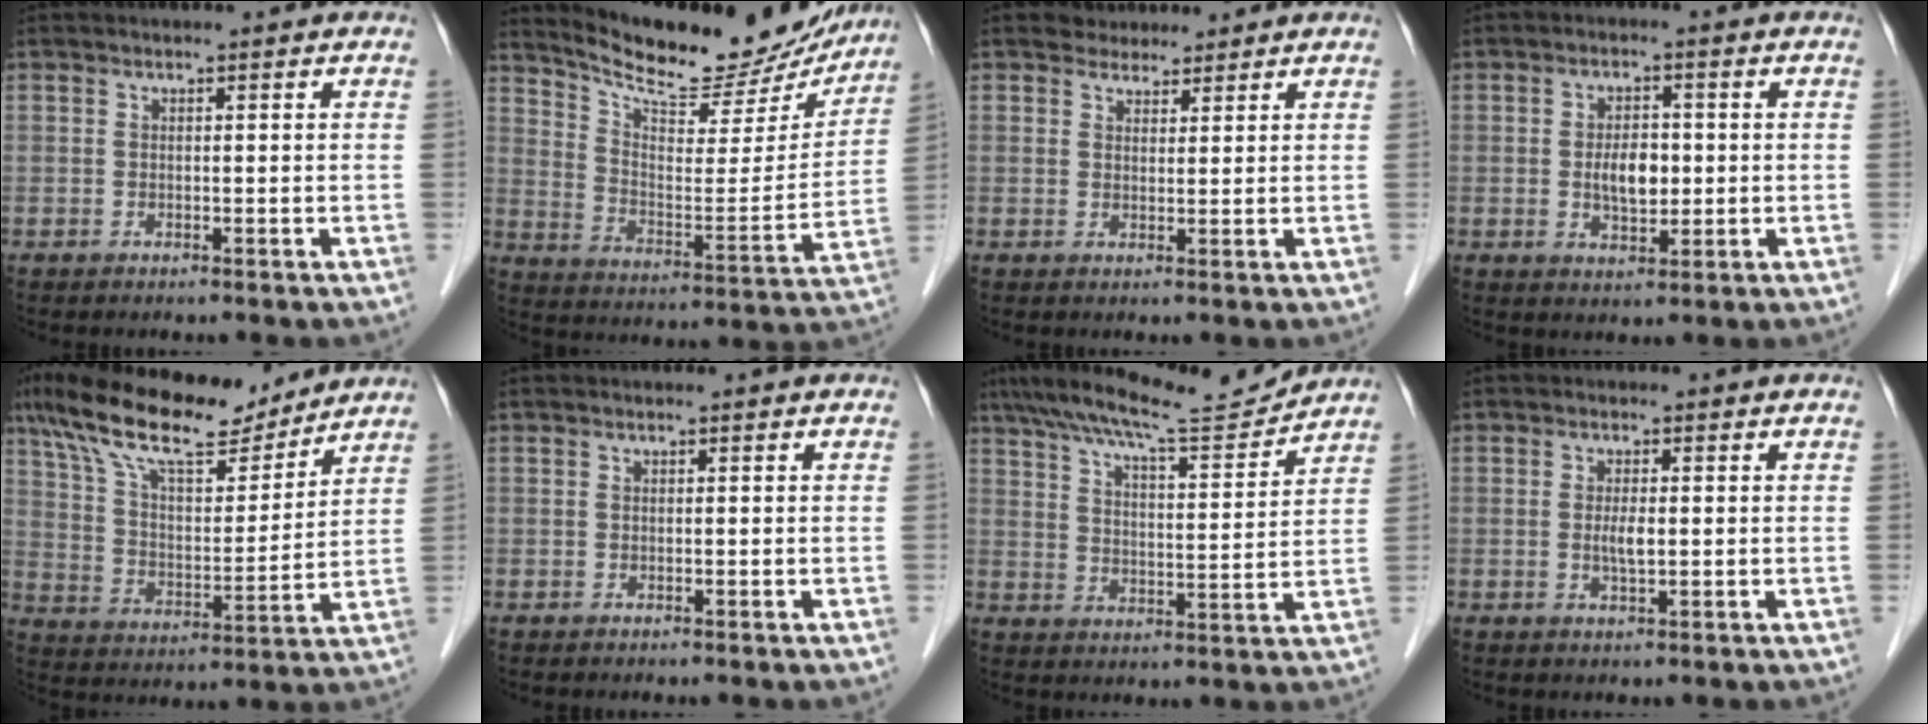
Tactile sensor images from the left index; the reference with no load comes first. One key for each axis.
{"total": 19.7, "fx": 18.2, "fy": 4.5, "fz": 5.8, "tx": -0.090, "ty": -0.031, "tz": 0.259}
{"total": 2.7, "fx": 2.2, "fy": 1.5, "fz": 0.0, "tx": 0.000, "ty": 0.005, "tz": 0.031}
{"total": 4.8, "fx": -0.4, "fy": 2.6, "fz": 4.1, "tx": -0.075, "ty": -0.001, "tz": -0.004}
{"total": 17.3, "fx": 13.7, "fy": 4.4, "fz": 9.6, "tx": -0.181, "ty": 0.018, "tz": 0.240}
{"total": 0.0}
{"total": 12.6, "fx": 11.8, "fy": 0.1, "fz": 4.5, "tx": -0.083, "ty": 0.002, "tz": 0.182}
{"total": 2.3, "fx": -0.3, "fy": 0.6, "fz": 2.2, "tx": -0.046, "ty": -0.005, "tz": -0.004}